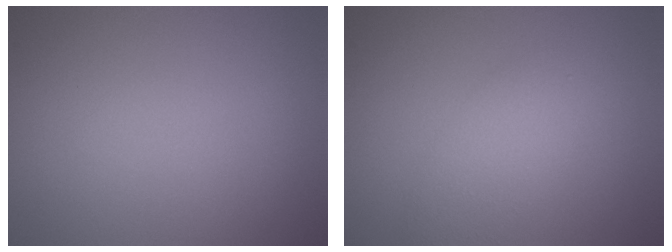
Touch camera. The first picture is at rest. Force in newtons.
{"total": 2.8, "press": 2.8, "slide": 0.1}